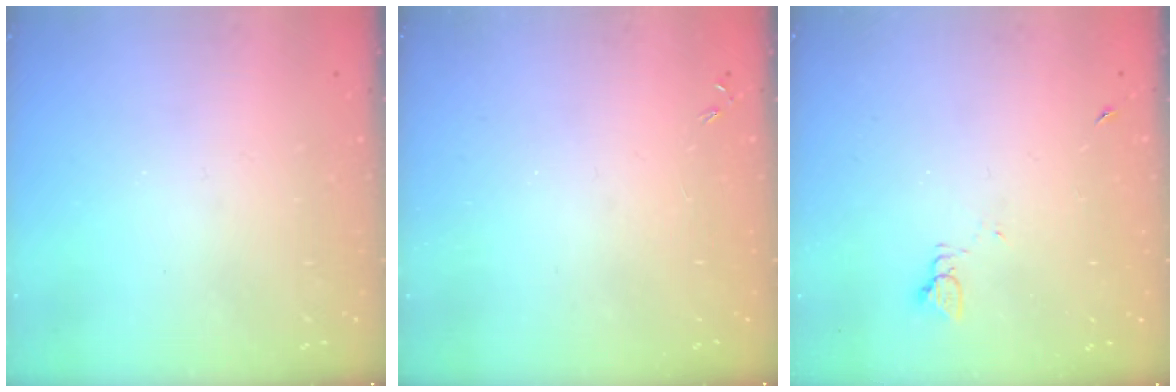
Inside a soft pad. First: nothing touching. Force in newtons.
{"total": 0.0}
{"total": 2.3, "press": 2.3, "slide": 0.3}